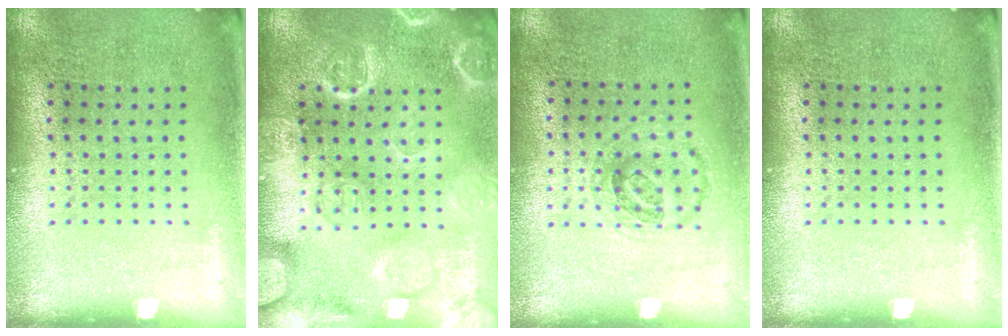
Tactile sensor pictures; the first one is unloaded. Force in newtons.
{"total": 5.8, "press": 5.7, "slide": 0.8}
{"total": 0.9, "press": 0.8, "slide": 0.3}
{"total": 0.0}